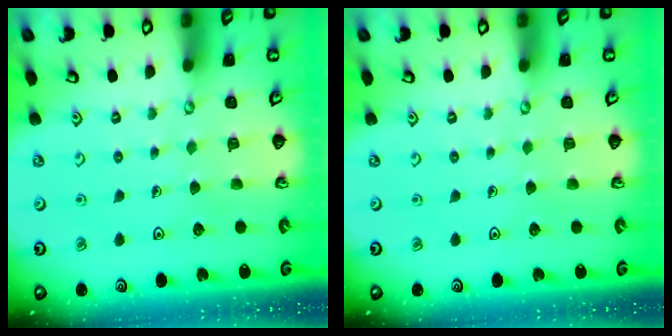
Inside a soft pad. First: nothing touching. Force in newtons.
{"total": 0.0}